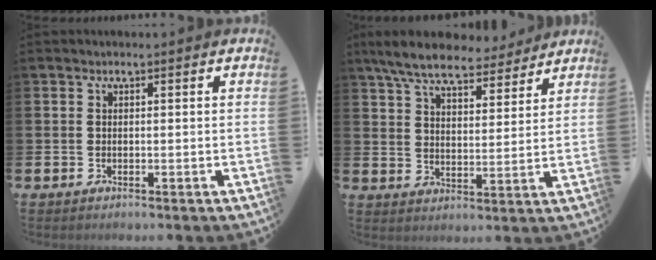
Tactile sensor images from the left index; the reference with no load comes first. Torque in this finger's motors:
{"motor_torque": [1.12, -1.02, 0.84, 0.21]}